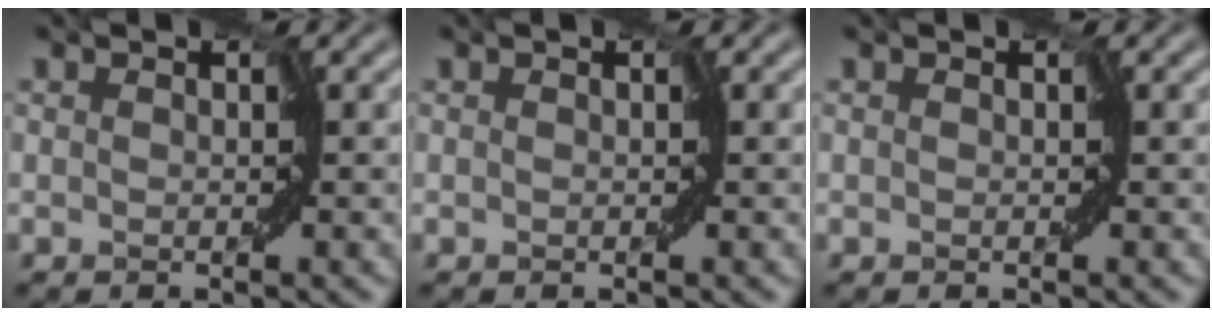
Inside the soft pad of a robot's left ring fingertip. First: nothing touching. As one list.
[{"total": 0.0}, {"total": 0.0}]